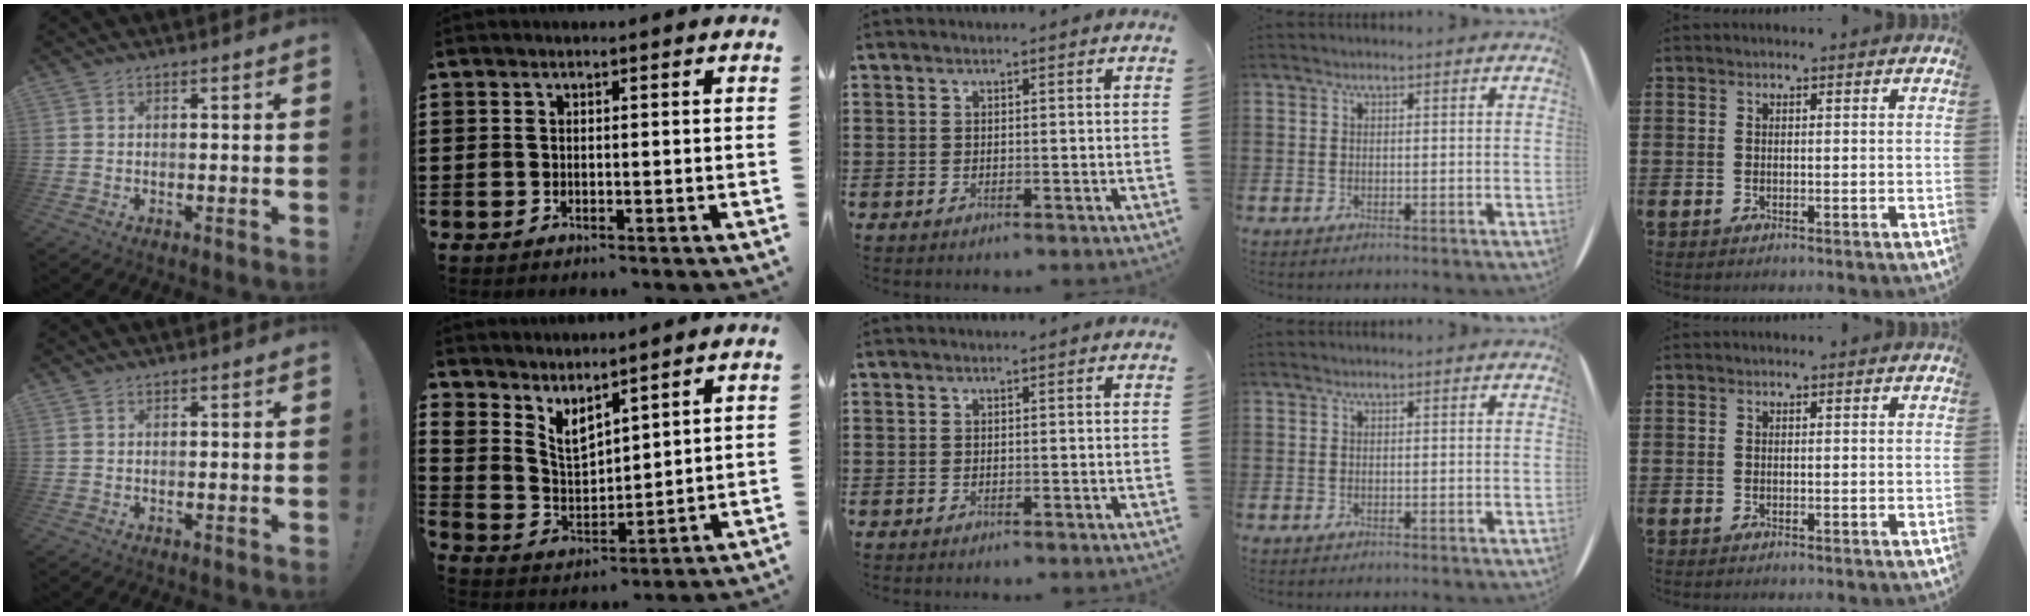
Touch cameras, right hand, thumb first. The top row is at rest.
{"thumb": {"total": 0.6, "force": [0.6, 0.0, 0.0], "torque": [0.009, -0.004, 0.010]}, "index": {"total": 4.8, "force": [4.2, 1.7, 1.4], "torque": [-0.046, -0.017, 0.078]}}